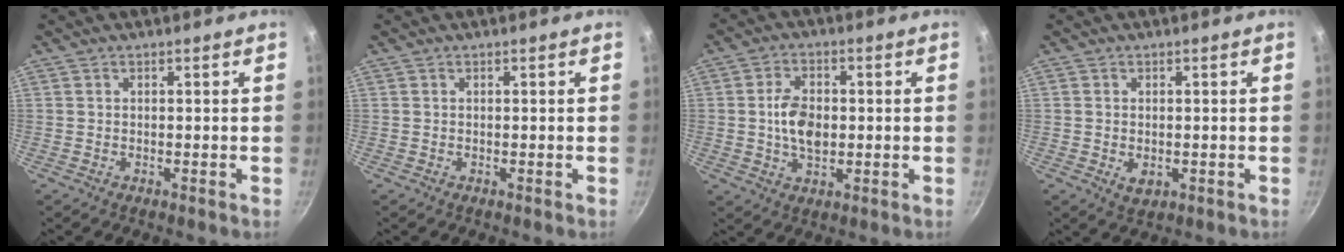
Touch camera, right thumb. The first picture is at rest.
{"total": 0.0}
{"total": 7.6, "force": [0.0, 4.9, 5.9], "torque": [-0.093, 0.004, -0.003]}
{"total": 3.1, "force": [-0.5, 2.1, 2.2], "torque": [-0.036, -0.008, -0.004]}